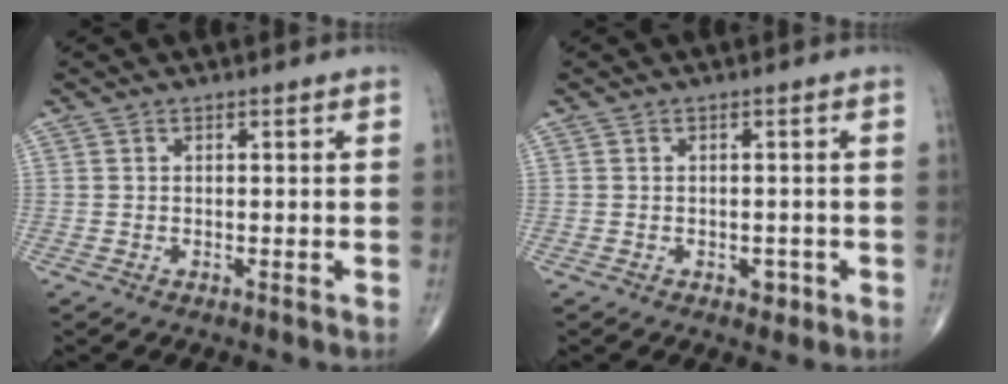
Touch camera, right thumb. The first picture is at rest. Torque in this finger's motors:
{"motor_torque": [1.33, 1.15, 0.21, -0.11, 0.04]}